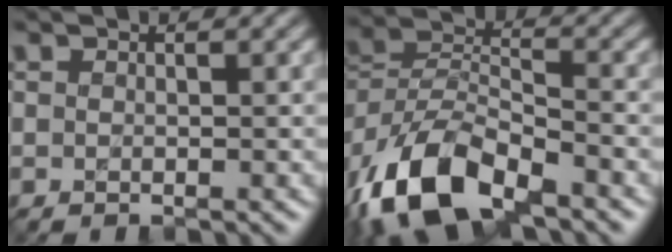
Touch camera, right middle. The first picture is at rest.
{"total": 11.6, "force": [-7.4, 5.5, 7.0], "torque": [-0.142, -0.004, -0.143]}